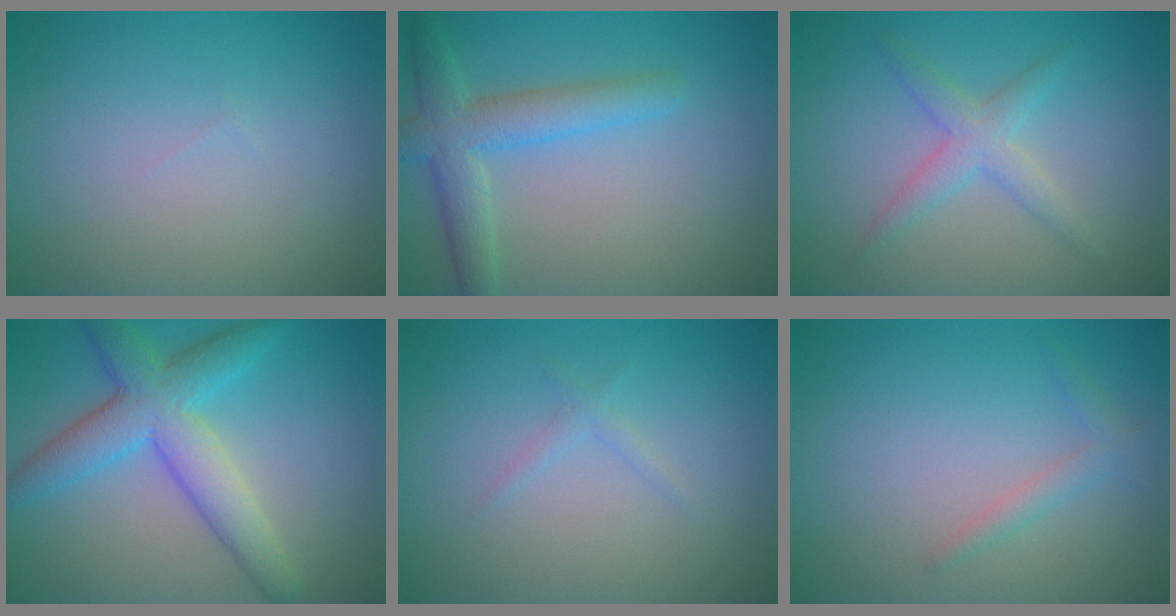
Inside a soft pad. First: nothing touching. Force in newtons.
{"total": 4.2, "press": 4.2, "slide": 0.2}
{"total": 2.6, "press": 2.6, "slide": 0.1}
{"total": 6.4, "press": 6.4, "slide": 0.1}
{"total": 0.9, "press": 0.9, "slide": 0.1}
{"total": 1.3, "press": 1.3, "slide": 0.0}